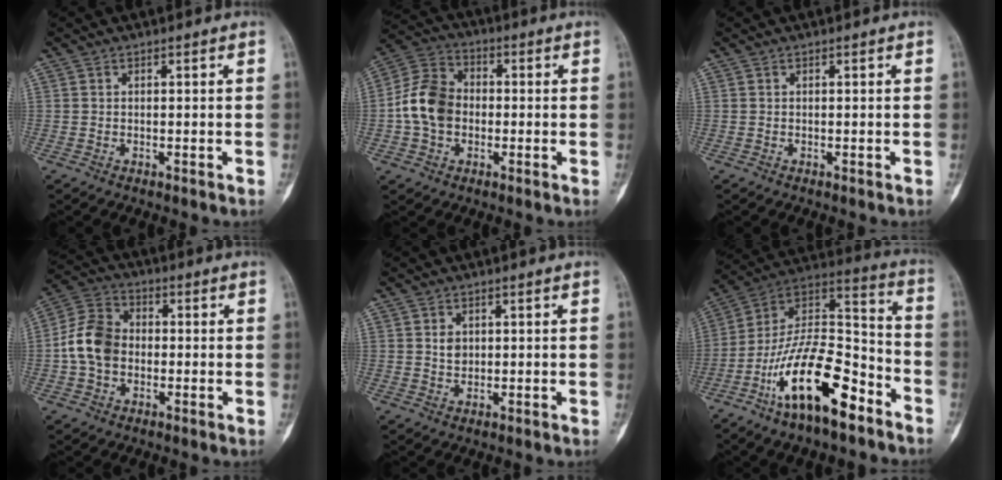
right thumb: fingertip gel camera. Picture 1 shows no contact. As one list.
[{"total": 10.5, "force": [-1.0, 8.0, 6.7], "torque": [-0.116, 0.027, -0.030]}, {"total": 0.0}, {"total": 9.5, "force": [-0.9, 7.2, 6.1], "torque": [-0.107, 0.025, -0.030]}, {"total": 2.1, "force": [0.4, 1.7, 1.3], "torque": [-0.013, -0.001, 0.008]}, {"total": 21.3, "force": [-11.8, 8.2, 15.7], "torque": [-0.275, 0.084, -0.206]}]